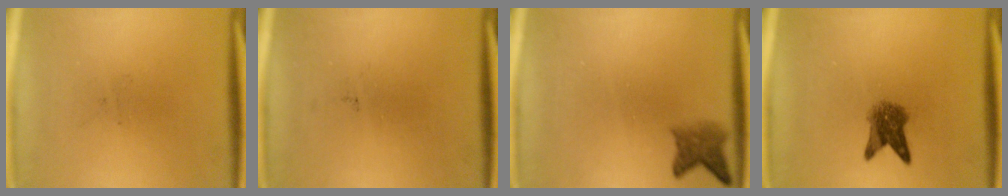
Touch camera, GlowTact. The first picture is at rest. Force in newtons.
{"total": 0.0}
{"total": 2.9}
{"total": 4.1}